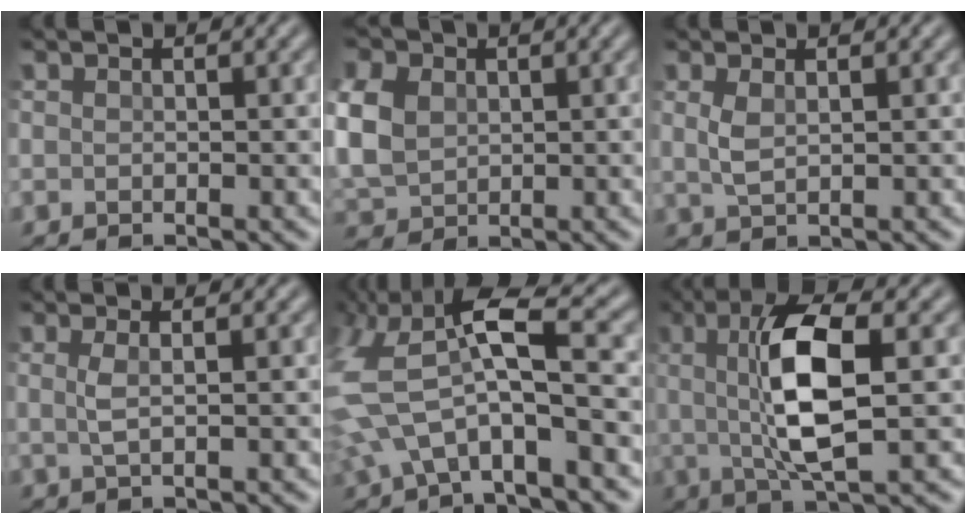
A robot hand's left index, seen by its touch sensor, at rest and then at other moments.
{"total": 9.3, "force": [1.4, 7.6, 5.3], "torque": [-0.126, 0.025, 0.005]}
{"total": 1.7, "force": [0.3, 0.7, 1.5], "torque": [-0.037, 0.001, 0.011]}
{"total": 1.4, "force": [0.3, 0.0, 1.4], "torque": [-0.035, 0.001, 0.007]}
{"total": 10.1, "force": [-0.1, 4.6, 9.0], "torque": [-0.190, 0.009, -0.011]}
{"total": 8.0, "force": [0.7, 2.4, 7.6], "torque": [-0.143, 0.003, 0.009]}